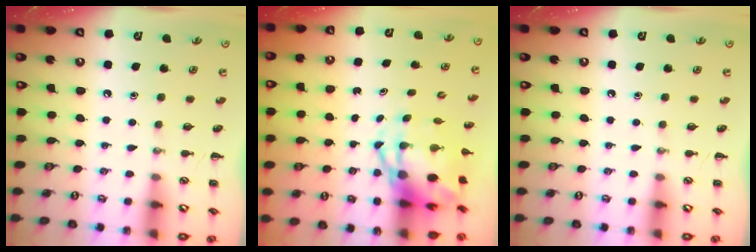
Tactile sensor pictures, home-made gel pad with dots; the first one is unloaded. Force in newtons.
{"total": 7.1, "press": 6.8, "slide": 1.9}
{"total": 0.0}